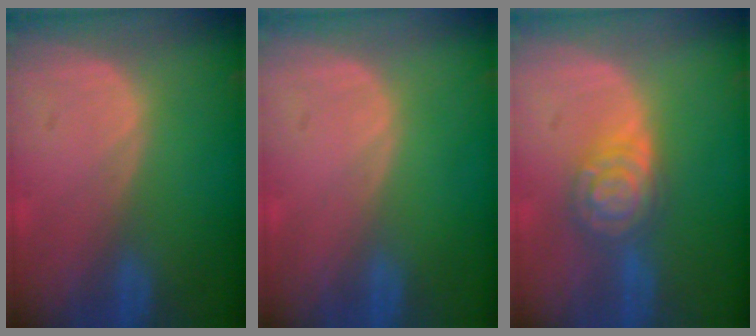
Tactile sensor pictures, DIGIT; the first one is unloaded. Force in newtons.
{"total": 0.0}
{"total": 6.3, "press": 6.3, "slide": 0.5}